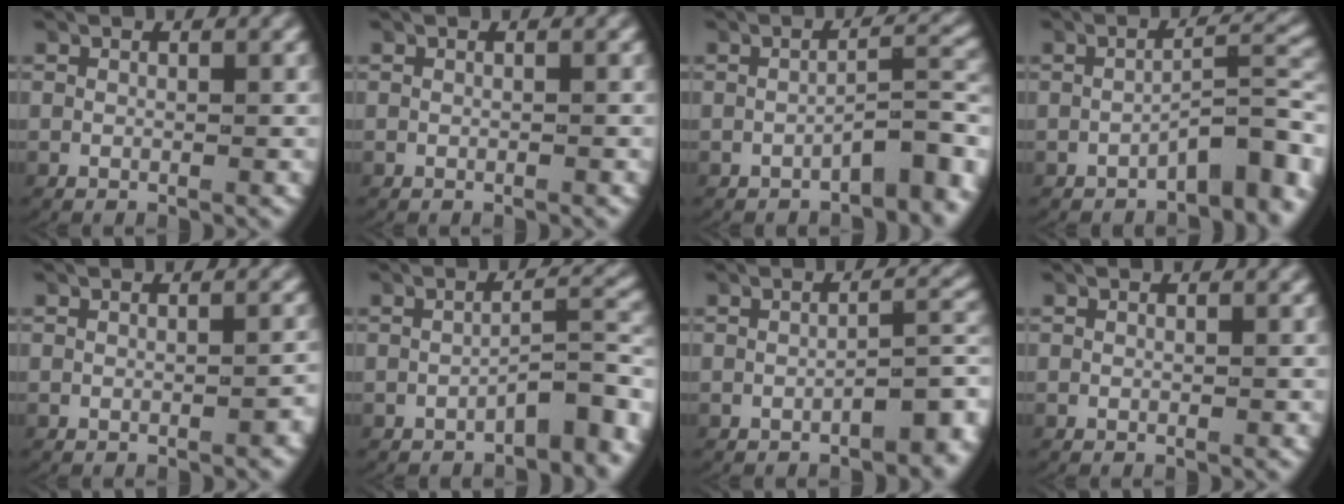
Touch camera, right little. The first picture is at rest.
{"total": 0.0}
{"total": 3.9, "force": [-2.4, 0.9, 2.9], "torque": [-0.026, 0.007, -0.036]}
{"total": 4.4, "force": [-2.1, 1.3, 3.7], "torque": [-0.039, 0.006, -0.032]}
{"total": 0.8, "force": [-0.6, 0.1, 0.5], "torque": [-0.006, 0.004, -0.010]}
{"total": 3.9, "force": [-2.5, 0.9, 2.9], "torque": [-0.026, 0.007, -0.037]}
{"total": 3.8, "force": [-2.1, 1.1, 2.9], "torque": [-0.030, 0.001, -0.028]}
{"total": 0.0}